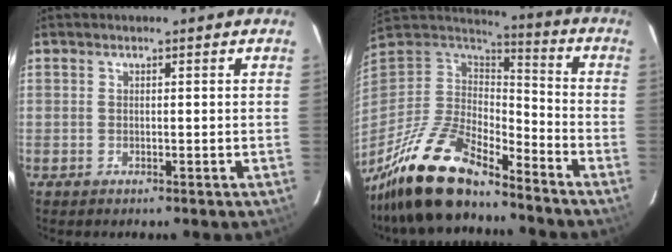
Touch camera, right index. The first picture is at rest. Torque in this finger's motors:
{"motor_torque": [0.87, -1.27, 0.89, 0.21]}